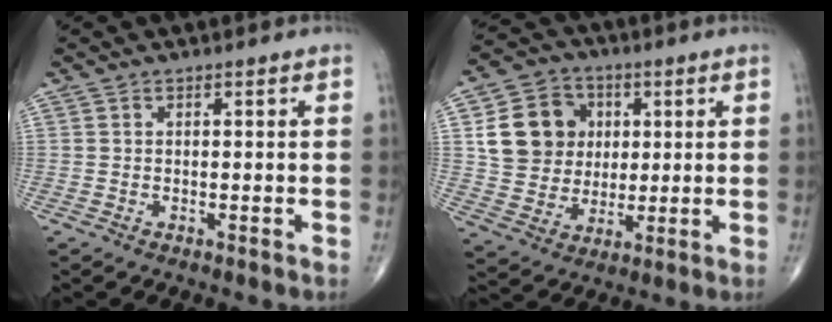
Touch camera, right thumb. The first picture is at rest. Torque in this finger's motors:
{"motor_torque": [0.68, 2.36, 0.23, -0.13, 0.09]}